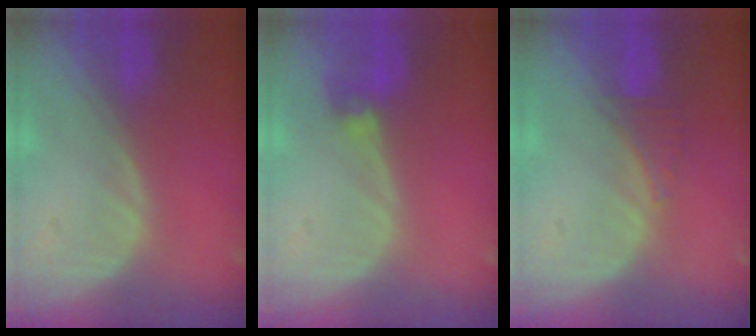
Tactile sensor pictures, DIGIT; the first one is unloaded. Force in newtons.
{"total": 2.8, "press": 2.6, "slide": 1.0}
{"total": 1.9, "press": 1.8, "slide": 0.7}